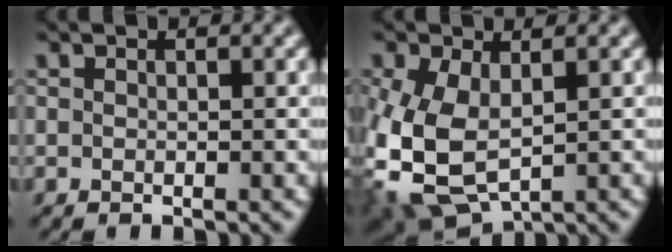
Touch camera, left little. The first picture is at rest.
{"total": 8.4, "force": [-1.3, 4.9, 6.7], "torque": [-0.180, -0.016, -0.019]}